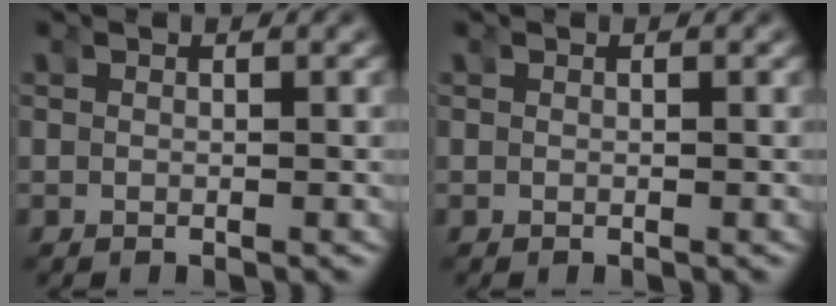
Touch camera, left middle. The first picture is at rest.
{"total": 0.0}